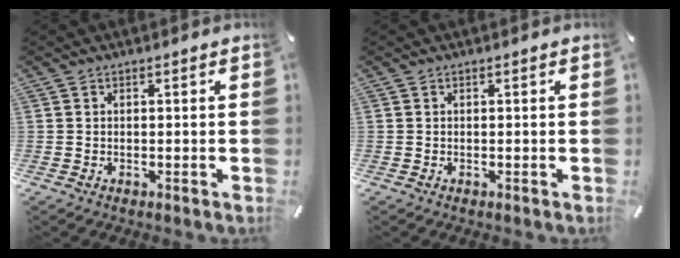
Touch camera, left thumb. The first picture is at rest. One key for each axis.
{"total": 0.0}